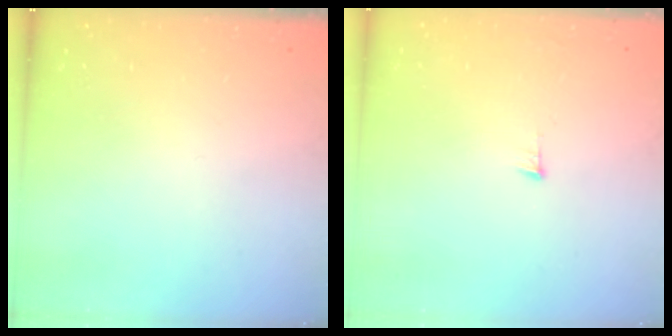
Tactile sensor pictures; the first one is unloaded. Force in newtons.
{"total": 4.5, "press": 4.5, "slide": 0.3}